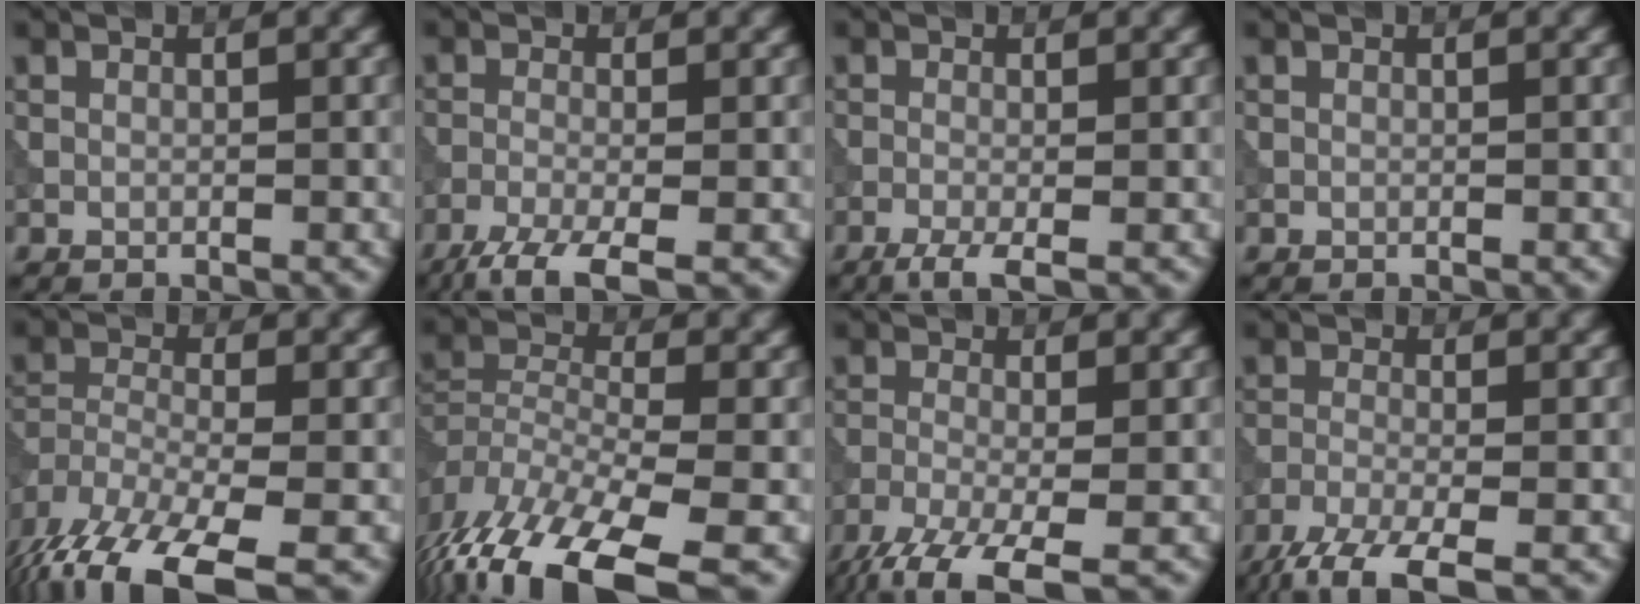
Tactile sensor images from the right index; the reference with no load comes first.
{"total": 4.8, "force": [-3.2, 1.2, 3.4], "torque": [-0.063, -0.009, -0.072]}
{"total": 2.8, "force": [-1.5, 0.7, 2.3], "torque": [-0.044, -0.004, -0.038]}
{"total": 0.0}
{"total": 12.2, "force": [-8.6, 4.5, 7.4], "torque": [-0.159, -0.037, -0.143]}
{"total": 13.2, "force": [-8.9, 5.0, 8.3], "torque": [-0.177, -0.020, -0.149]}
{"total": 7.3, "force": [-4.5, 2.1, 5.3], "torque": [-0.110, -0.020, -0.093]}
{"total": 6.1, "force": [-4.4, 1.5, 4.0], "torque": [-0.080, -0.015, -0.095]}